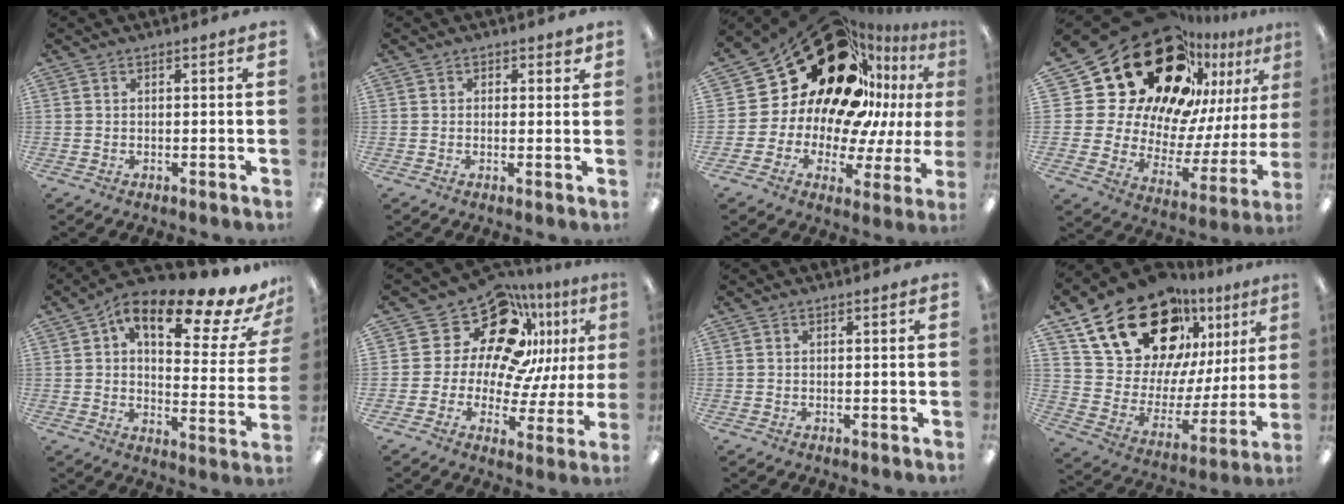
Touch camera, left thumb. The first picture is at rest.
{"total": 1.7, "force": [0.9, 1.3, 0.6], "torque": [0.005, -0.001, 0.012]}
{"total": 29.6, "force": [15.4, 18.9, 16.8], "torque": [-0.258, -0.120, 0.307]}
{"total": 32.8, "force": [20.4, 18.6, 17.7], "torque": [-0.271, -0.177, 0.402]}
{"total": 18.1, "force": [11.0, 7.0, 12.5], "torque": [-0.186, -0.064, 0.176]}
{"total": 20.0, "force": [11.2, 12.0, 11.5], "torque": [-0.196, -0.074, 0.198]}
{"total": 0.0}
{"total": 24.4, "force": [17.0, 12.9, 11.8], "torque": [-0.192, -0.102, 0.312]}